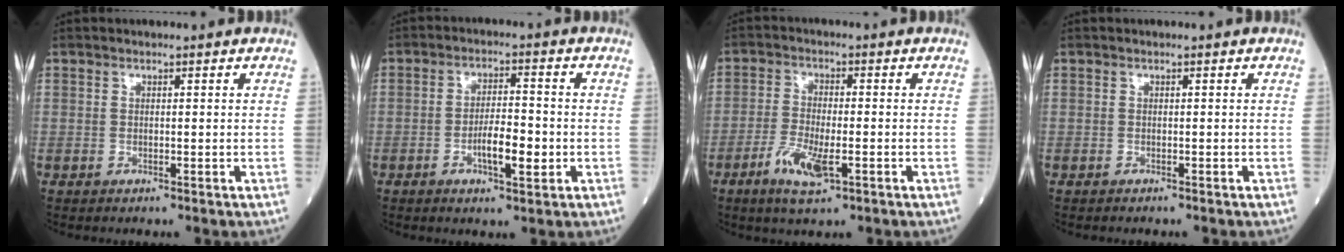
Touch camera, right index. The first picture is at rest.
{"total": 6.0, "force": [-1.7, 1.4, 5.6], "torque": [-0.099, 0.001, -0.028]}
{"total": 6.6, "force": [-2.9, 1.6, 5.7], "torque": [-0.117, -0.009, -0.052]}
{"total": 0.7, "force": [-0.6, 0.1, 0.2], "torque": [-0.005, -0.001, -0.011]}